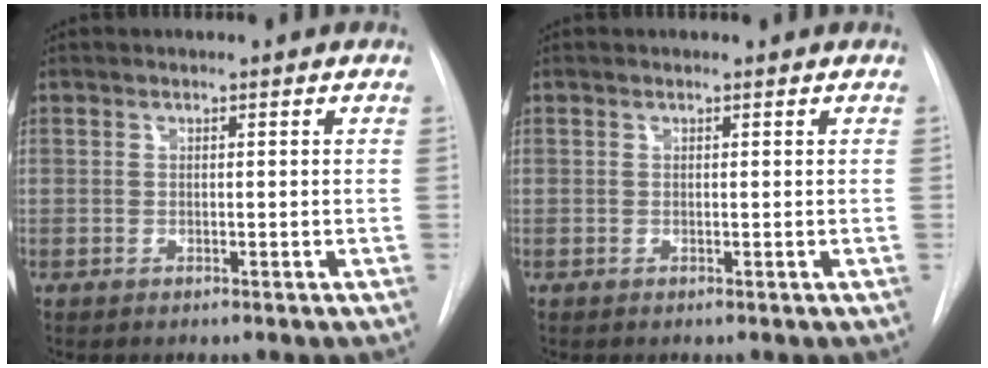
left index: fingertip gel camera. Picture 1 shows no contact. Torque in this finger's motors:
{"motor_torque": [0.00, 0.00, -0.01, 0.00]}